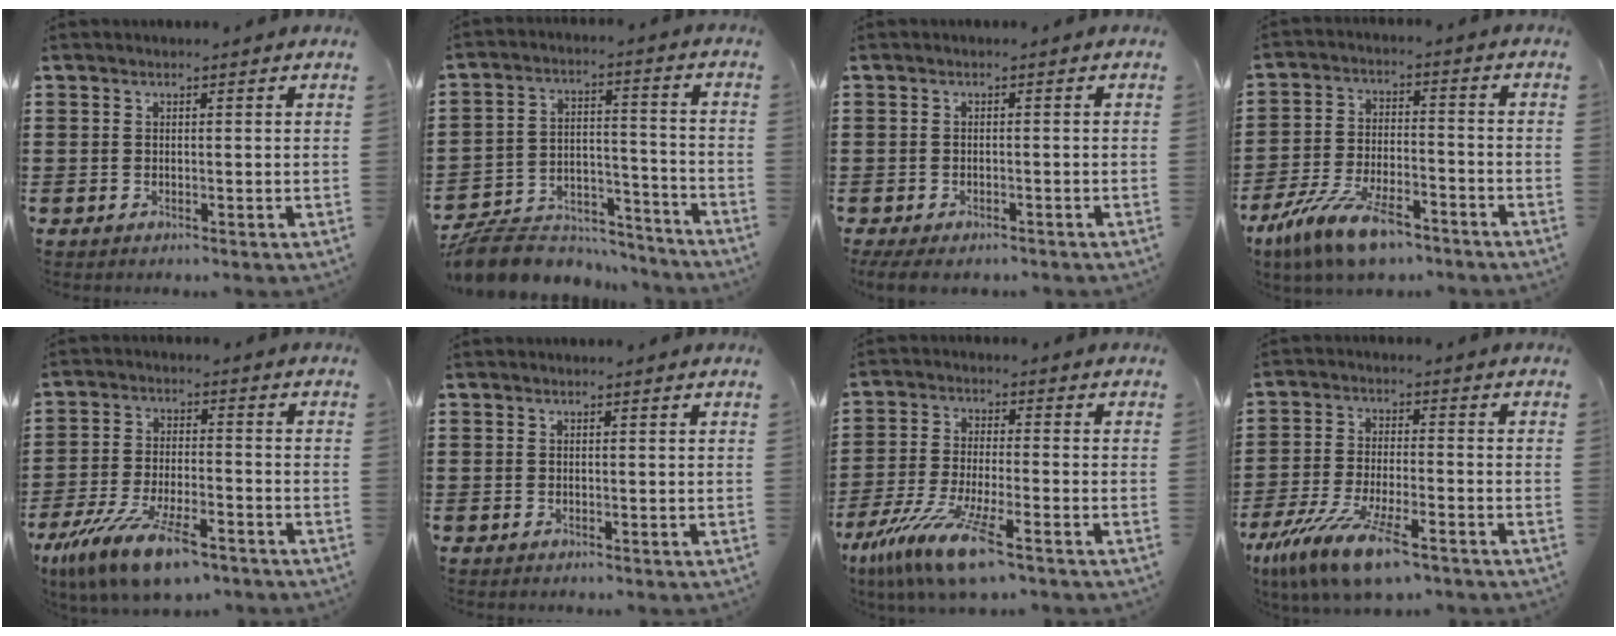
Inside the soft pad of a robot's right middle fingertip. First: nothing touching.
{"total": 8.2, "force": [-7.7, 2.3, 1.4], "torque": [-0.031, 0.020, -0.153]}
{"total": 1.5, "force": [-1.3, 0.5, 0.4], "torque": [-0.011, 0.001, -0.028]}
{"total": 10.9, "force": [-8.2, 2.8, 6.6], "torque": [-0.140, 0.014, -0.159]}
{"total": 11.7, "force": [-8.5, 2.6, 7.6], "torque": [-0.162, 0.005, -0.163]}
{"total": 0.0}
{"total": 11.0, "force": [-7.5, 1.2, 8.0], "torque": [-0.173, -0.013, -0.147]}
{"total": 11.2, "force": [-8.0, 1.9, 7.6], "torque": [-0.165, -0.004, -0.154]}